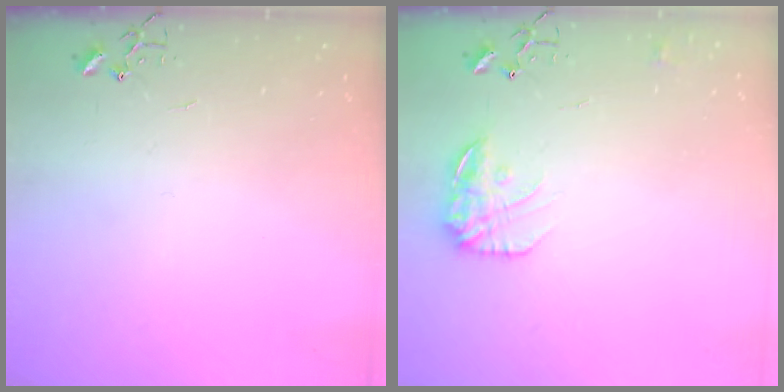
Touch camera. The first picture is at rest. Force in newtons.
{"total": 12.1, "press": 12.1, "slide": 0.5}